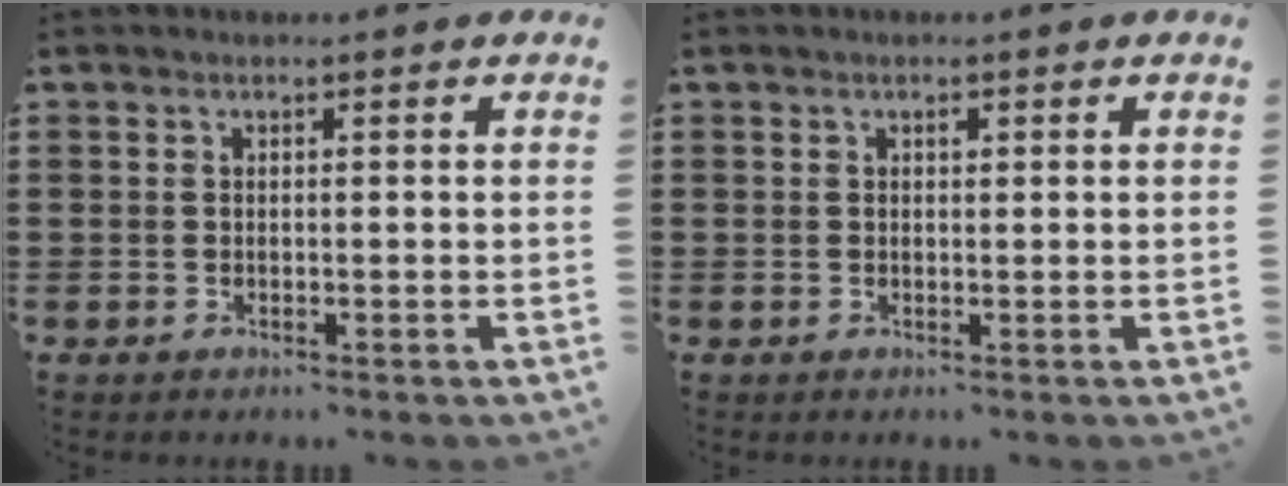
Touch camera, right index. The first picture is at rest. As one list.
[{"total": 0.7, "force": [0.3, 0.4, 0.4], "torque": [-0.010, 0.001, 0.006]}]